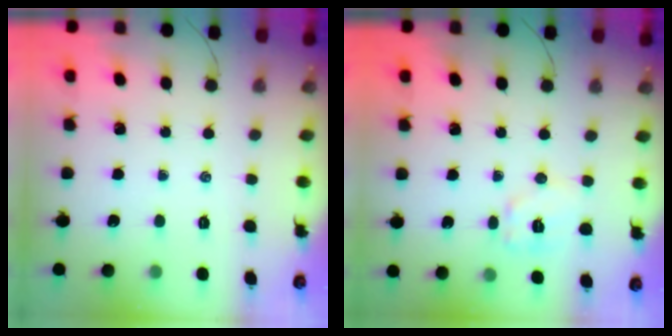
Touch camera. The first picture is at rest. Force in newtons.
{"total": 7.0, "press": 6.9, "slide": 1.1}